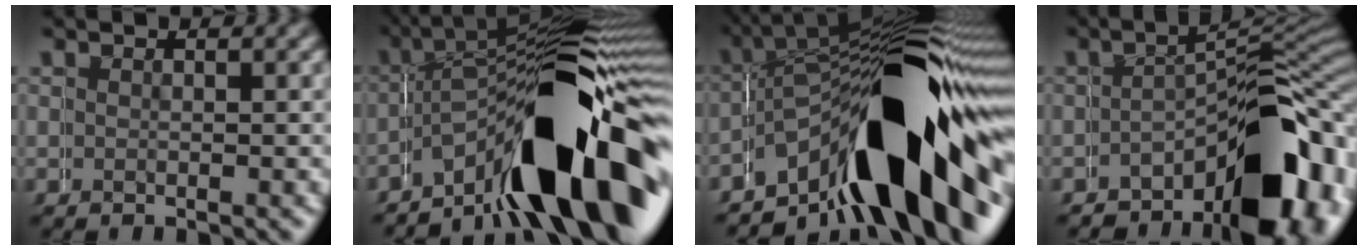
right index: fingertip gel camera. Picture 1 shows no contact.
{"total": 16.7, "force": [-5.7, 6.8, 14.2], "torque": [-0.186, 0.012, -0.084]}
{"total": 19.0, "force": [-4.0, 8.3, 16.6], "torque": [-0.225, 0.013, -0.066]}
{"total": 11.2, "force": [-5.3, 5.1, 8.5], "torque": [-0.102, -0.001, -0.076]}